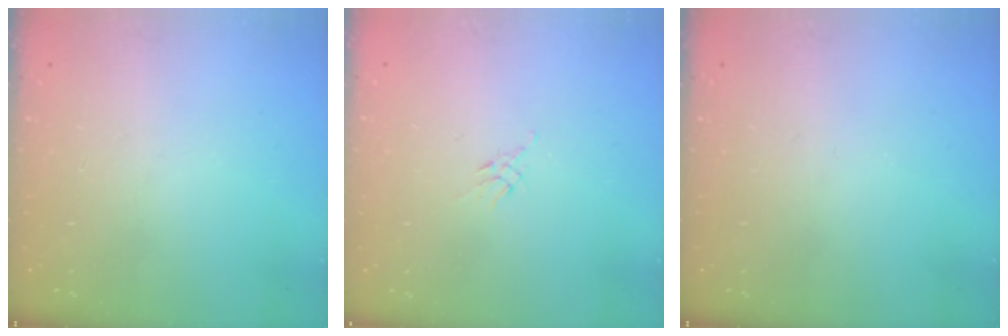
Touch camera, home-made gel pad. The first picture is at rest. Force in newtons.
{"total": 2.6, "press": 2.5, "slide": 0.7}
{"total": 0.0}